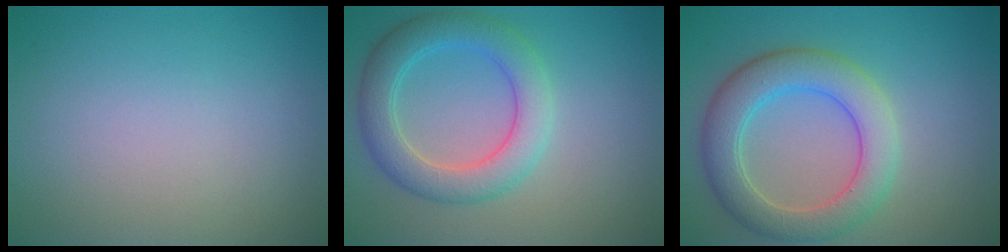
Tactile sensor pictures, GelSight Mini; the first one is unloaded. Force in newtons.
{"total": 5.0, "press": 5.0, "slide": 0.1}
{"total": 5.8, "press": 5.8, "slide": 0.5}